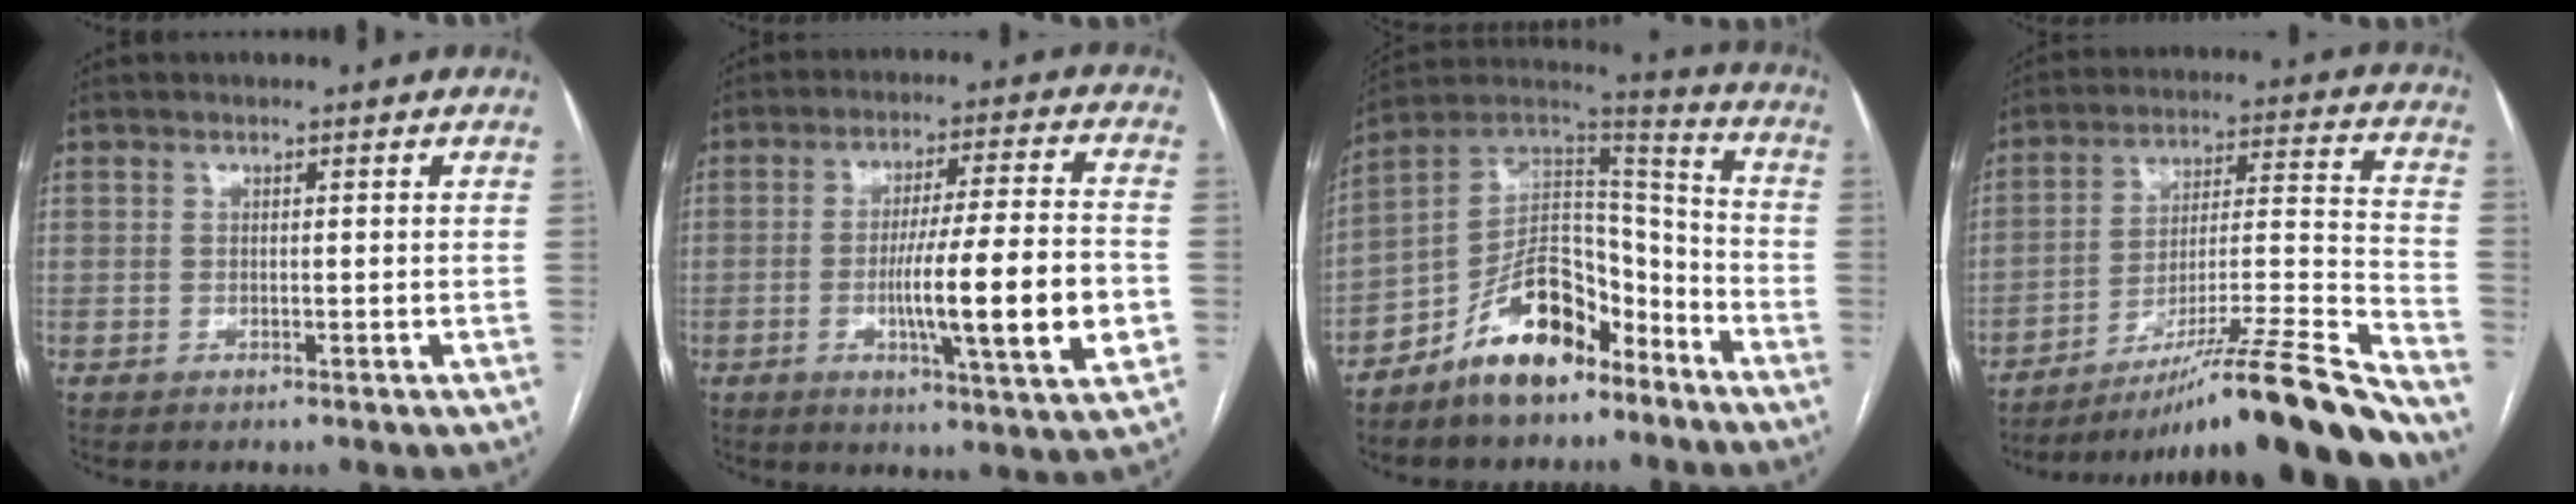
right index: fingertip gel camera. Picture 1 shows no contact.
{"total": 15.4, "force": [-3.2, 0.5, 15.1], "torque": [-0.238, -0.009, -0.053]}
{"total": 14.3, "force": [-9.5, 6.6, 8.5], "torque": [-0.149, 0.037, -0.168]}
{"total": 24.0, "force": [-19.5, -1.0, 13.9], "torque": [-0.161, -0.006, -0.311]}